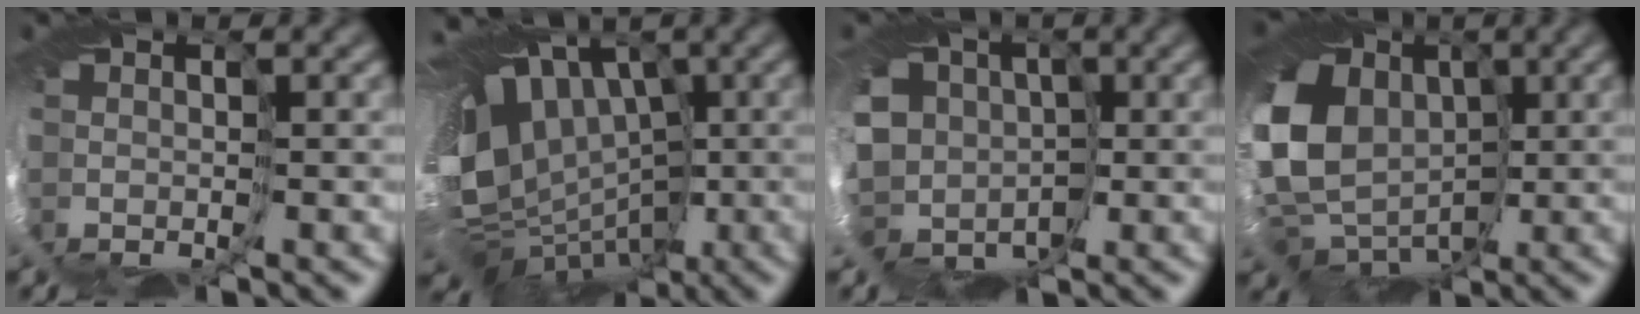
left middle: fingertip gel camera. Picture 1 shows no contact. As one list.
[{"total": 13.3, "force": [0.9, 10.2, 8.4], "torque": [-0.139, -0.003, 0.031]}, {"total": 9.9, "force": [-0.8, 8.7, 4.6], "torque": [-0.095, -0.011, -0.032]}, {"total": 15.8, "force": [0.6, 13.0, 9.1], "torque": [-0.192, -0.011, -0.001]}]